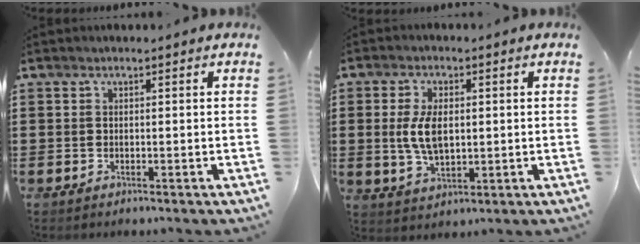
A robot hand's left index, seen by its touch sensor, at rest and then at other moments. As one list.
[{"total": 6.2, "force": [0.7, 3.3, 5.2], "torque": [-0.112, 0.002, 0.006]}]